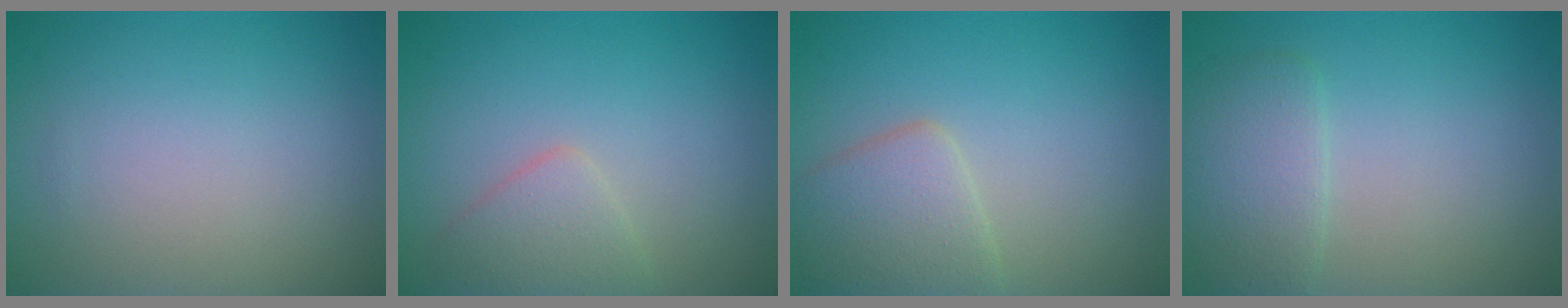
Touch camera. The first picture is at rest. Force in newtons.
{"total": 2.3, "press": 2.3, "slide": 0.1}
{"total": 3.7, "press": 3.7, "slide": 0.2}
{"total": 3.0, "press": 3.0, "slide": 0.1}